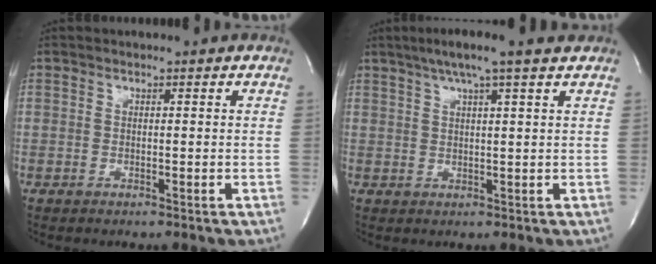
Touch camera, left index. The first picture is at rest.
{"total": 6.9, "force": [4.8, -0.8, 4.8], "torque": [-0.087, 0.014, 0.076]}